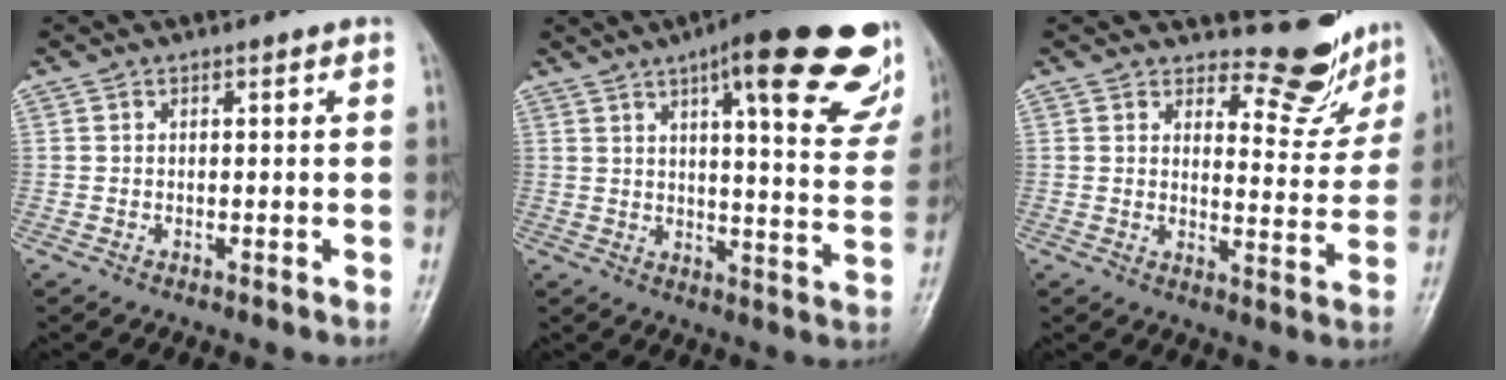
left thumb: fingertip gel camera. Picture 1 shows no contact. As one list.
[{"total": 24.6, "force": [14.8, 5.7, 18.9], "torque": [-0.222, -0.042, 0.186]}, {"total": 8.4, "force": [8.0, 2.7, 0.9], "torque": [0.016, -0.083, 0.101]}]